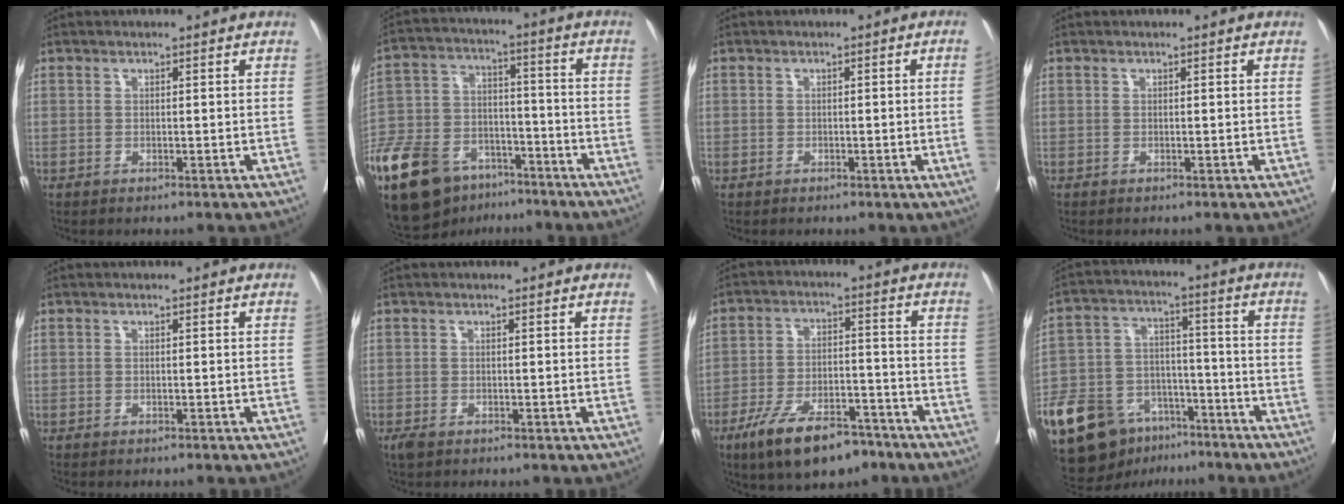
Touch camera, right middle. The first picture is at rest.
{"total": 24.6, "force": [-16.3, 13.1, 13.0], "torque": [-0.333, -0.014, -0.282]}
{"total": 2.3, "force": [-0.4, -0.3, 2.3], "torque": [-0.032, 0.006, -0.003]}
{"total": 0.0}
{"total": 0.5, "force": [-0.5, 0.1, 0.2], "torque": [0.001, -0.001, -0.010]}
{"total": 1.5, "force": [-1.0, 0.7, 0.9], "torque": [-0.021, -0.005, -0.014]}
{"total": 12.4, "force": [-8.7, 4.4, 7.6], "torque": [-0.134, -0.003, -0.147]}
{"total": 20.6, "force": [-13.2, 11.6, 10.7], "torque": [-0.249, 0.016, -0.225]}